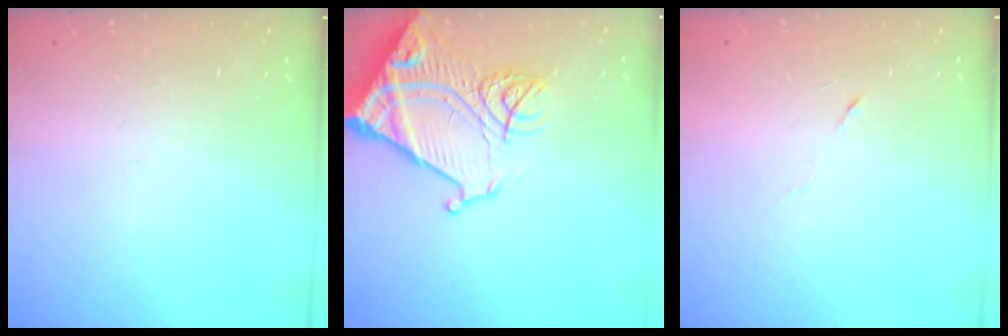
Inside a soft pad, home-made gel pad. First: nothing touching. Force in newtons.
{"total": 17.1, "press": 17.0, "slide": 1.9}
{"total": 2.9, "press": 2.7, "slide": 1.0}